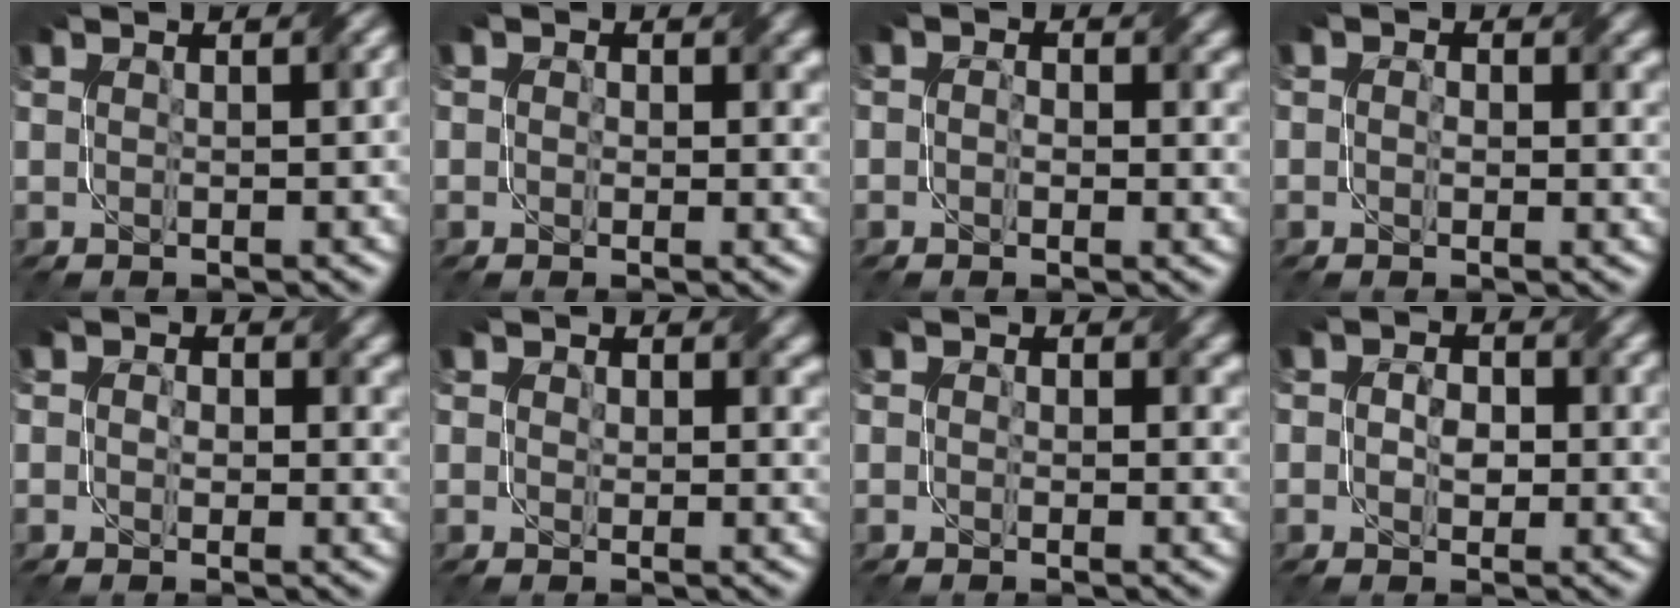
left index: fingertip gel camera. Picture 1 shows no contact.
{"total": 2.6, "force": [0.7, 1.9, 1.6], "torque": [-0.017, -0.003, 0.006]}
{"total": 2.9, "force": [0.4, 2.1, 2.0], "torque": [-0.020, 0.006, -0.006]}
{"total": 2.6, "force": [0.5, 1.8, 1.8], "torque": [-0.019, 0.001, 0.001]}
{"total": 3.3, "force": [0.7, 2.4, 2.1], "torque": [-0.023, -0.002, 0.004]}
{"total": 3.0, "force": [1.3, 2.1, 1.6], "torque": [-0.024, -0.008, 0.017]}
{"total": 2.7, "force": [0.9, 2.0, 1.6], "torque": [-0.016, -0.004, 0.006]}
{"total": 2.9, "force": [0.1, 2.1, 2.0], "torque": [-0.035, -0.003, -0.001]}